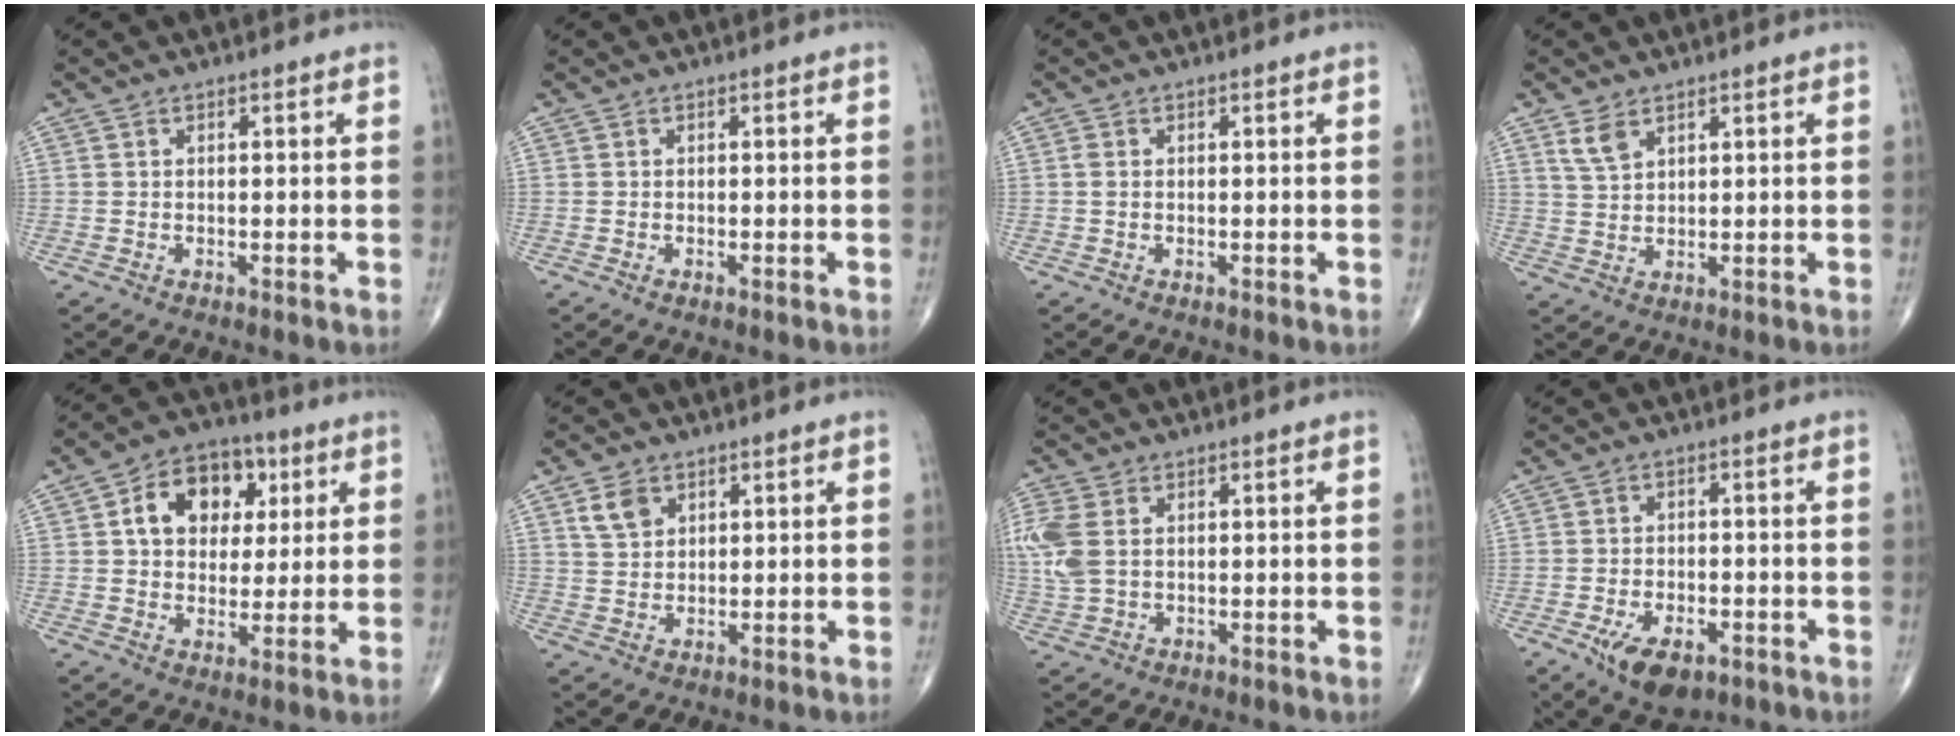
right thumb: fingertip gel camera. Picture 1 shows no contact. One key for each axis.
{"total": 0.6, "fx": -0.3, "fy": 0.3, "fz": 0.5, "tx": -0.009, "ty": -0.001, "tz": -0.006}
{"total": 0.8, "fx": 0.0, "fy": 0.5, "fz": 0.6, "tx": -0.015, "ty": 0.002, "tz": 0.001}
{"total": 3.7, "fx": 2.4, "fy": 2.0, "fz": 2.1, "tx": -0.038, "ty": -0.008, "tz": 0.054}
{"total": 13.1, "fx": 3.7, "fy": 9.6, "fz": 8.1, "tx": -0.087, "ty": 0.004, "tz": 0.053}
{"total": 4.5, "fx": 2.2, "fy": 3.1, "fz": 2.2, "tx": -0.031, "ty": -0.008, "tz": 0.046}
{"total": 7.8, "fx": 1.3, "fy": 5.2, "fz": 5.7, "tx": -0.160, "ty": 0.008, "tz": 0.033}
{"total": 8.6, "fx": -4.3, "fy": 4.5, "fz": 5.9, "tx": -0.092, "ty": 0.009, "tz": -0.063}